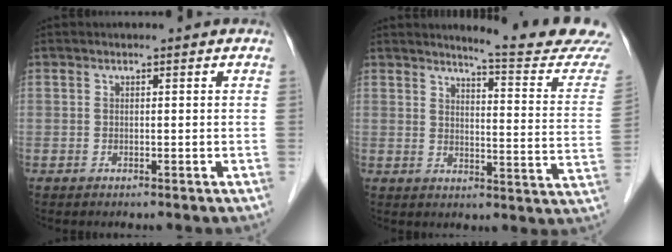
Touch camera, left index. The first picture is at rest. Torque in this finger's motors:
{"motor_torque": [0.49, -0.60, 0.25, 0.04]}